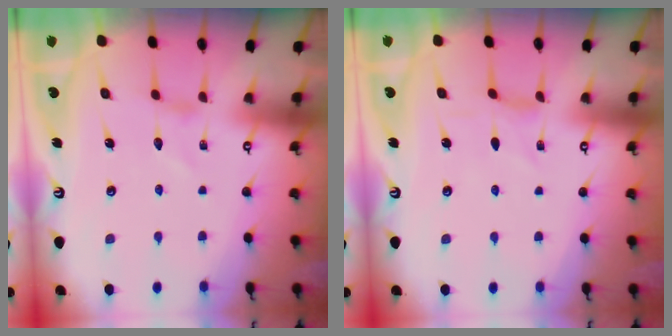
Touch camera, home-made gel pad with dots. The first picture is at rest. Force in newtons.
{"total": 0.6, "press": 0.6, "slide": 0.2}